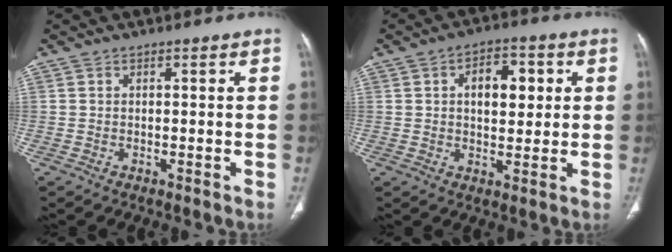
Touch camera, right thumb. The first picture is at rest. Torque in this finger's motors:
{"motor_torque": [-0.58, 0.80, 0.02, -0.34, 0.16]}